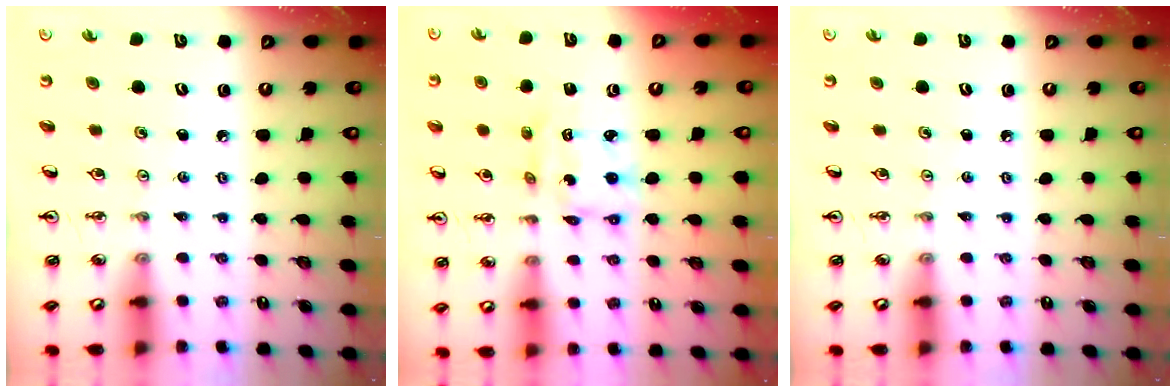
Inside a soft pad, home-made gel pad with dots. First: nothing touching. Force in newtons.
{"total": 5.5, "press": 5.5, "slide": 0.2}
{"total": 0.0}